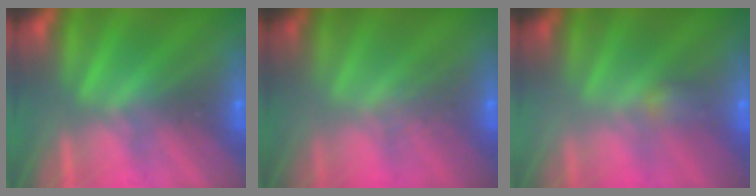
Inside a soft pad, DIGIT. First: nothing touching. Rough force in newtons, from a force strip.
{"total": 2.9}
{"total": 2.2}